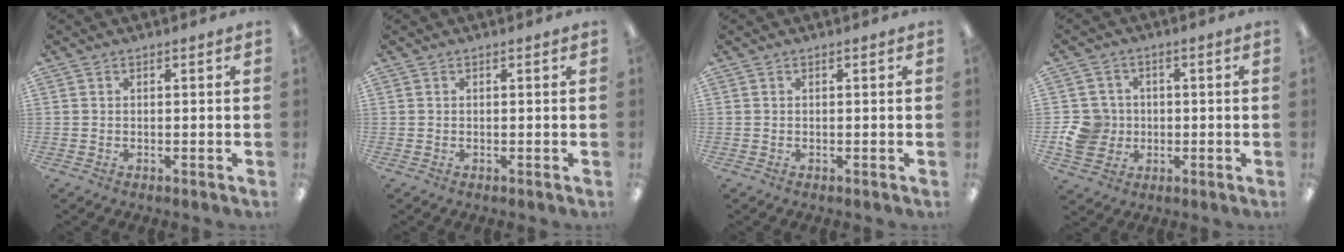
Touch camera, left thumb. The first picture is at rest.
{"total": 0.0}
{"total": 0.0}
{"total": 8.7, "force": [-1.0, 8.2, 2.6], "torque": [-0.070, 0.014, -0.014]}